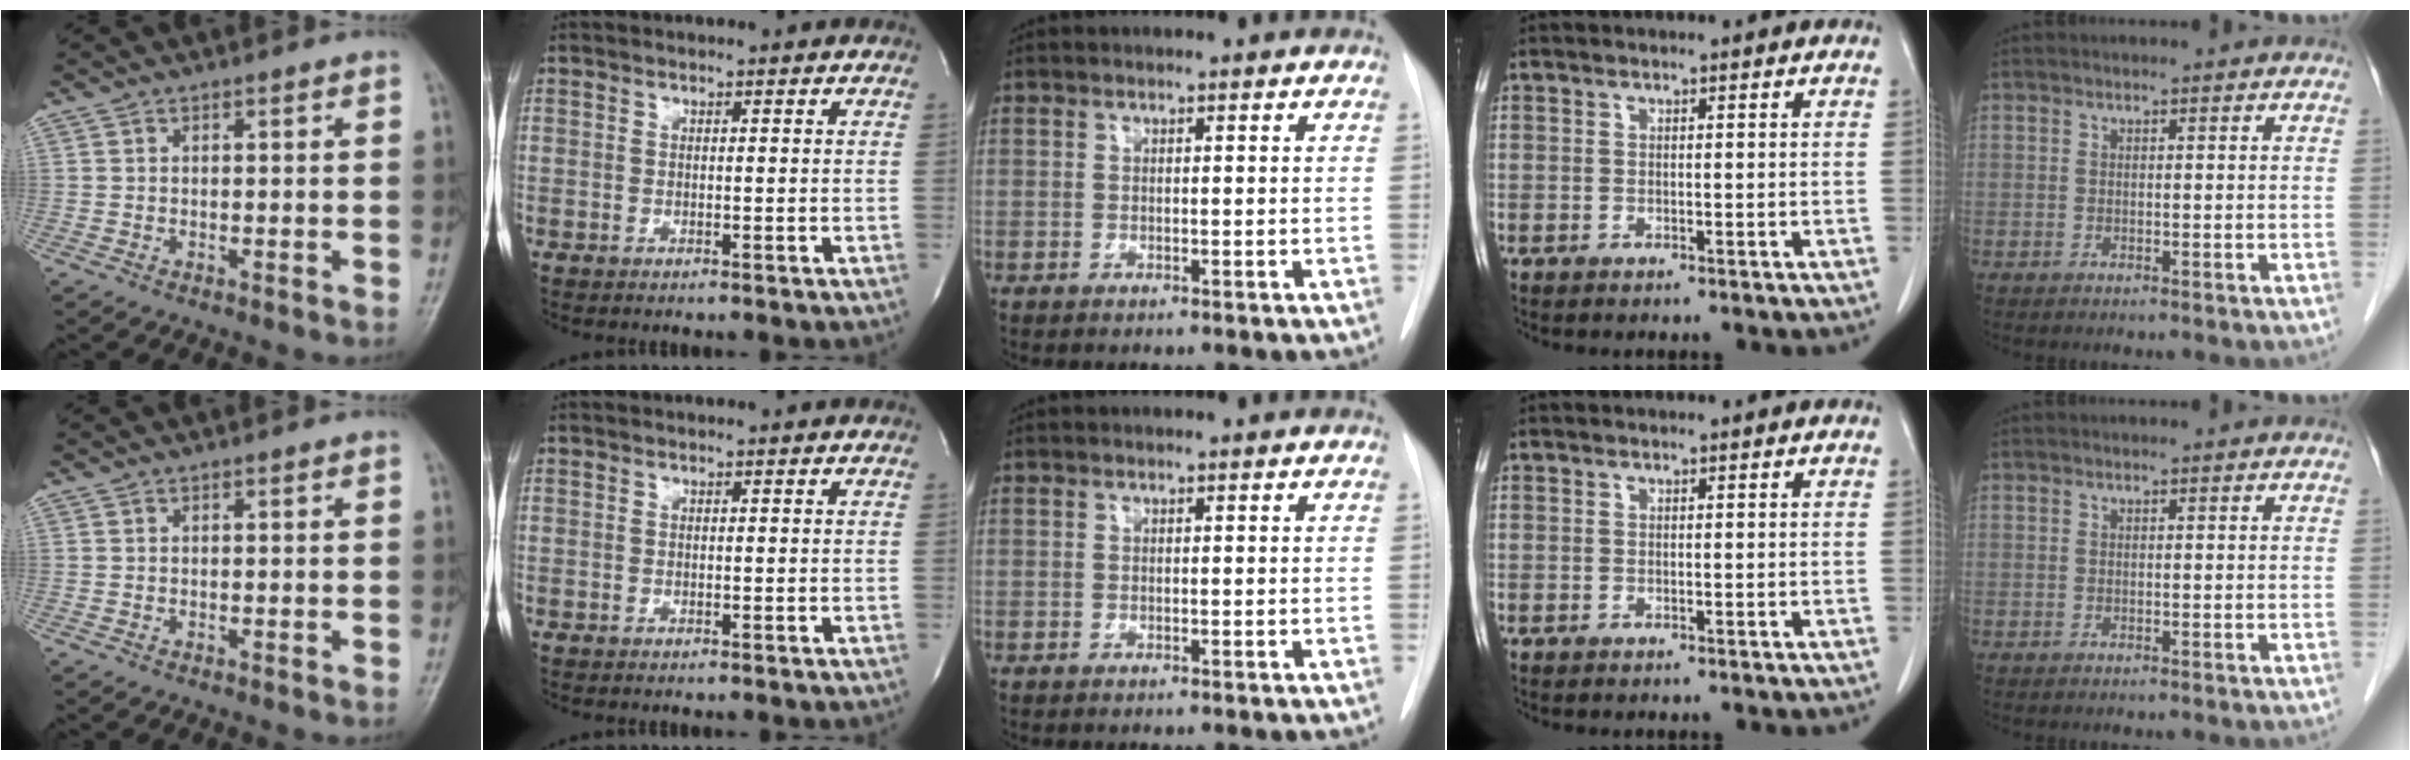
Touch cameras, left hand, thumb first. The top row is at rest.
{}